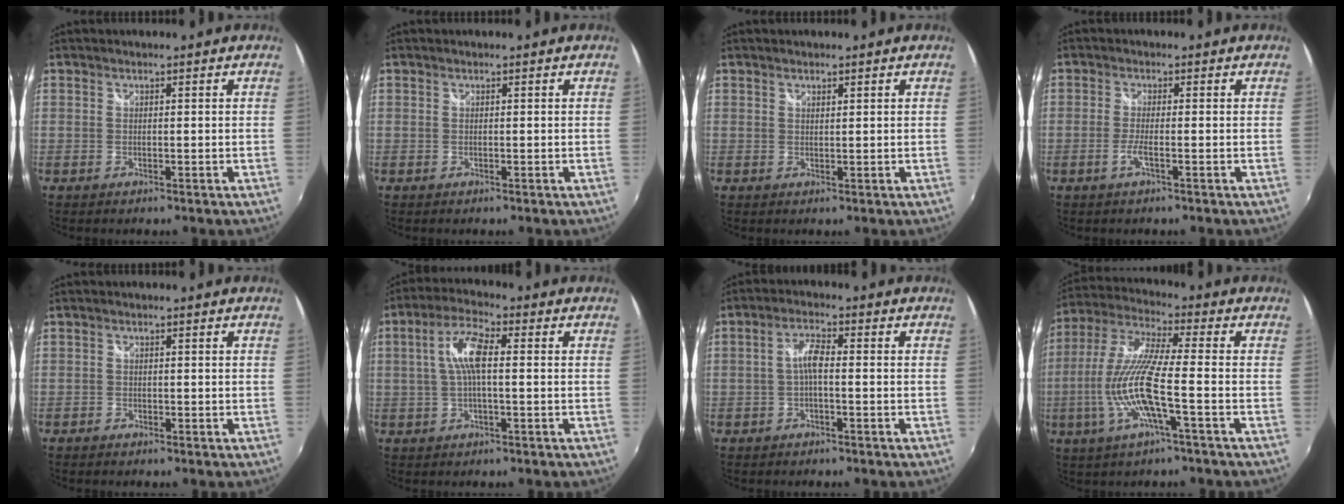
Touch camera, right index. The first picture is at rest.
{"total": 0.0}
{"total": 0.8, "force": [0.7, 0.2, 0.3], "torque": [-0.003, 0.000, 0.011]}
{"total": 2.4, "force": [-1.1, -0.1, 2.1], "torque": [-0.045, -0.004, -0.023]}
{"total": 1.1, "force": [-0.8, 0.7, 0.1], "torque": [-0.007, -0.001, -0.016]}
{"total": 7.1, "force": [0.4, 1.8, 6.9], "torque": [-0.136, 0.012, 0.009]}
{"total": 3.3, "force": [-0.8, 0.7, 3.1], "torque": [-0.064, 0.010, -0.017]}
{"total": 13.5, "force": [-3.9, 1.1, 12.9], "torque": [-0.258, -0.008, -0.075]}